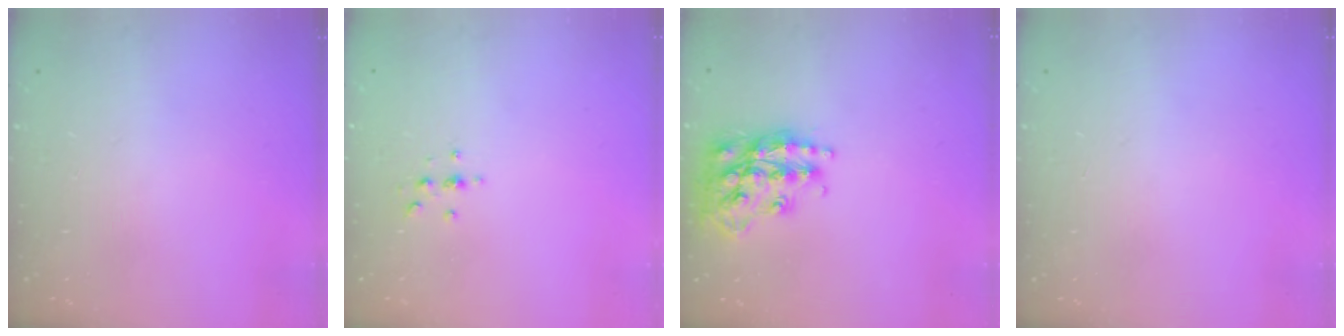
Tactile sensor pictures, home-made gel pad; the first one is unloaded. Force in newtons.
{"total": 2.3, "press": 2.2, "slide": 0.2}
{"total": 18.4, "press": 18.4, "slide": 1.2}
{"total": 0.0}